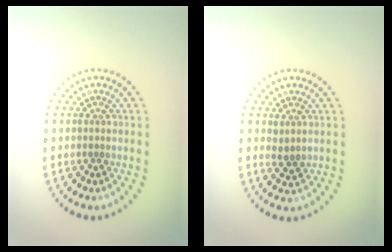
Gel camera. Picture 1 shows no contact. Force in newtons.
{"total": 1.2, "press": 1.0, "slide": 0.6}